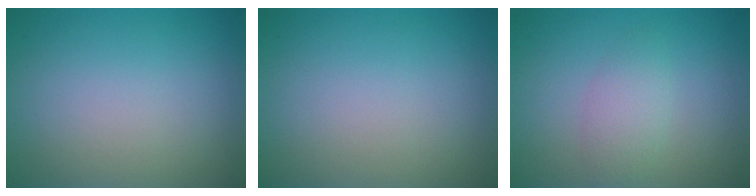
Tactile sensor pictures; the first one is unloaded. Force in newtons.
{"total": 0.0}
{"total": 2.2, "press": 2.2, "slide": 0.1}